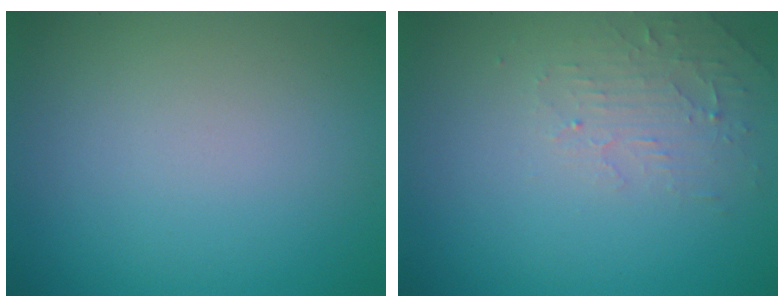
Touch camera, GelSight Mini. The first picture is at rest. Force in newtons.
{"total": 2.4, "press": 2.3, "slide": 0.5}